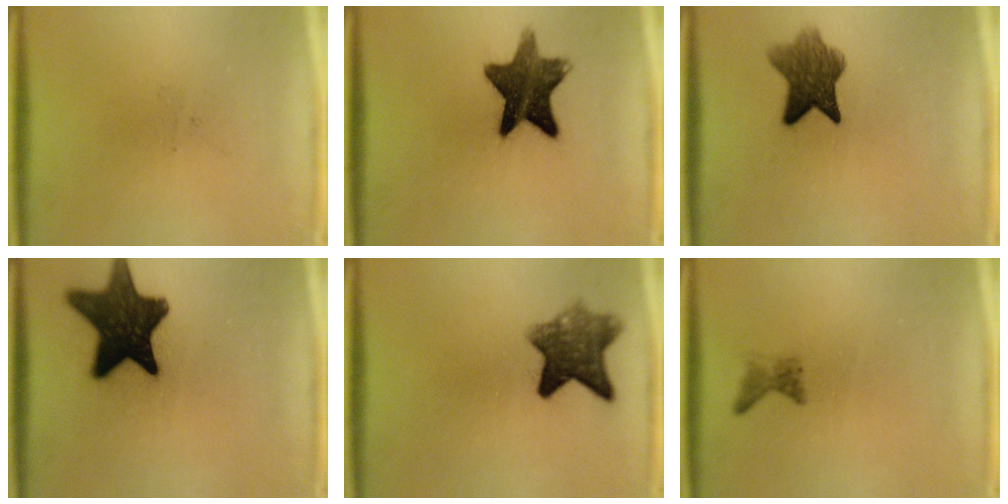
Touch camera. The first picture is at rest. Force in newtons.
{"total": 11.9}
{"total": 7.1}
{"total": 15.5}
{"total": 7.7}
{"total": 1.2}